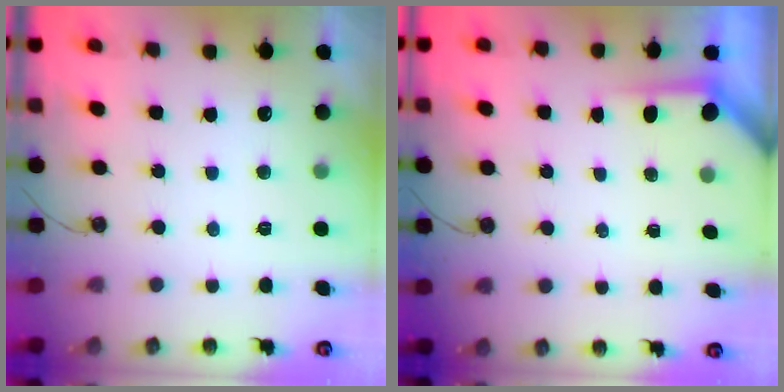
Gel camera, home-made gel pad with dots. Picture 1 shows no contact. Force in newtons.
{"total": 3.2, "press": 3.2, "slide": 0.4}